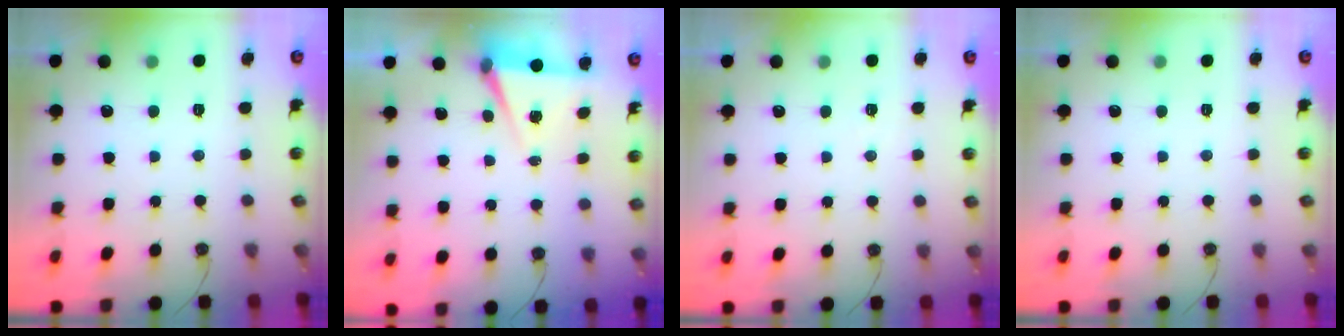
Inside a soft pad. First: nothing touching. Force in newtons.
{"total": 6.3, "press": 4.4, "slide": 4.5}
{"total": 5.1, "press": 5.0, "slide": 0.6}
{"total": 0.0}